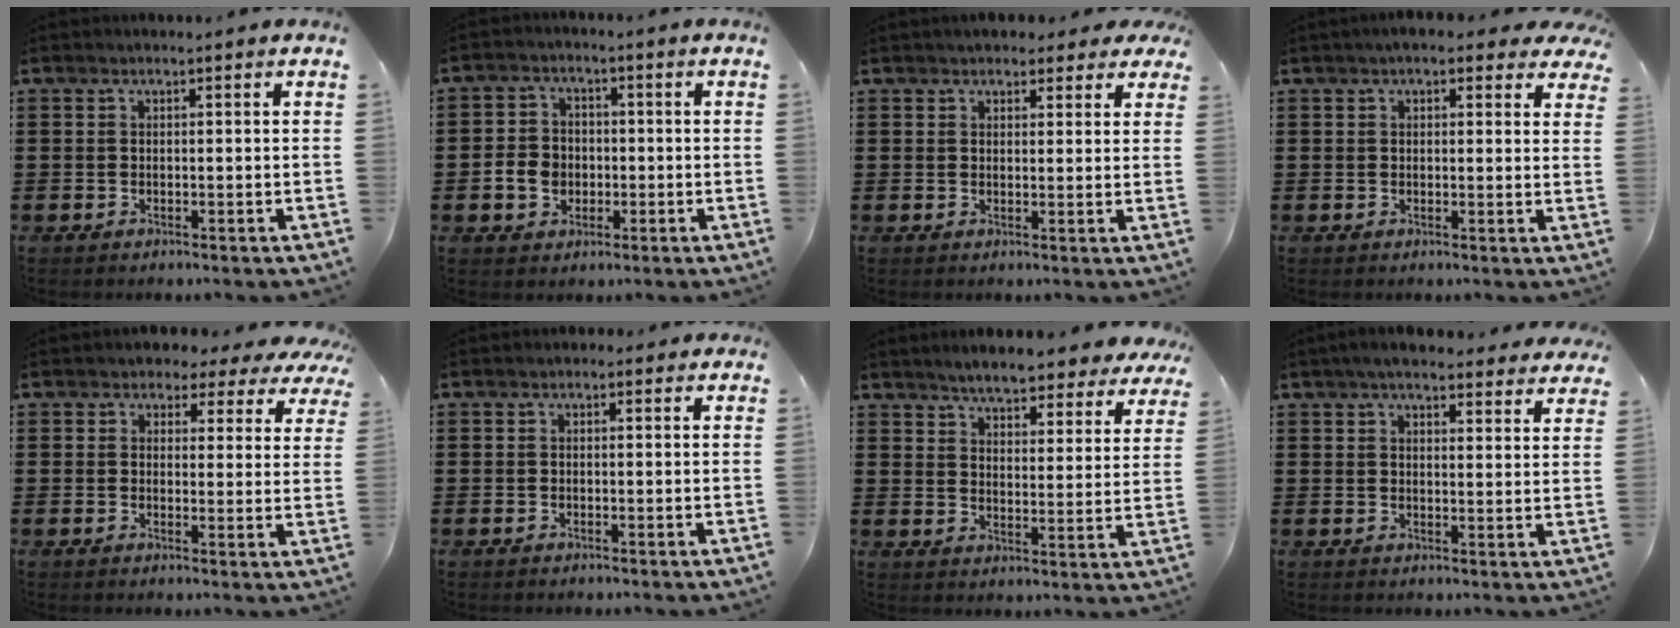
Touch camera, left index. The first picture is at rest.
{"total": 4.6, "force": [-1.2, 3.8, 2.3], "torque": [-0.057, 0.006, -0.026]}
{"total": 2.8, "force": [2.3, 1.4, 0.7], "torque": [-0.016, 0.002, 0.039]}
{"total": 3.4, "force": [2.6, 1.3, 1.7], "torque": [-0.035, -0.001, 0.044]}
{"total": 3.0, "force": [2.3, 1.8, 0.8], "torque": [-0.023, -0.006, 0.037]}
{"total": 0.6, "force": [-0.1, 0.5, 0.3], "torque": [-0.007, 0.003, -0.003]}
{"total": 5.2, "force": [5.1, 0.1, 1.1], "torque": [-0.036, -0.029, 0.088]}
{"total": 5.3, "force": [4.7, 1.0, 2.2], "torque": [-0.056, -0.006, 0.086]}